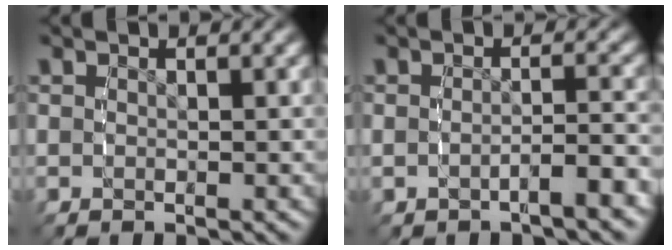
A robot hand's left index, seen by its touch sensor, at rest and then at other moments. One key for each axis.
{"total": 2.3, "fx": -1.5, "fy": 0.6, "fz": 1.6, "tx": -0.026, "ty": 0.009, "tz": -0.032}